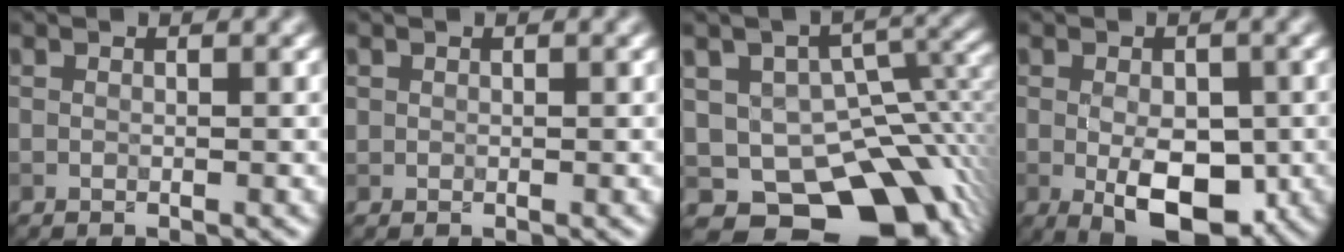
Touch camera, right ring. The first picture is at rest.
{"total": 0.5, "force": [0.3, 0.4, 0.0], "torque": [0.006, 0.000, 0.005]}
{"total": 13.7, "force": [-6.8, 8.3, 8.6], "torque": [-0.135, -0.017, -0.085]}
{"total": 6.3, "force": [-1.6, 3.3, 5.2], "torque": [-0.088, -0.010, -0.018]}